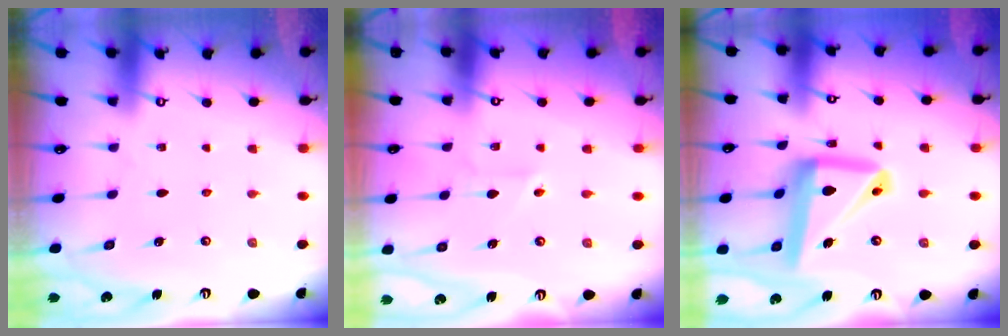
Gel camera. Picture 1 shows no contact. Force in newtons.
{"total": 1.7, "press": 1.7, "slide": 0.2}
{"total": 16.9, "press": 16.8, "slide": 1.8}